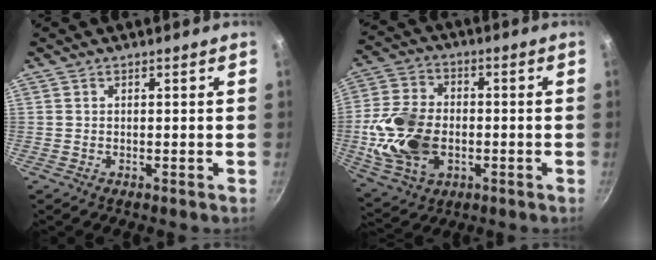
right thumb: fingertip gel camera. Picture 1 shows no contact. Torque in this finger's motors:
{"motor_torque": [2.27, 2.21, 1.36, -0.80, 0.60]}